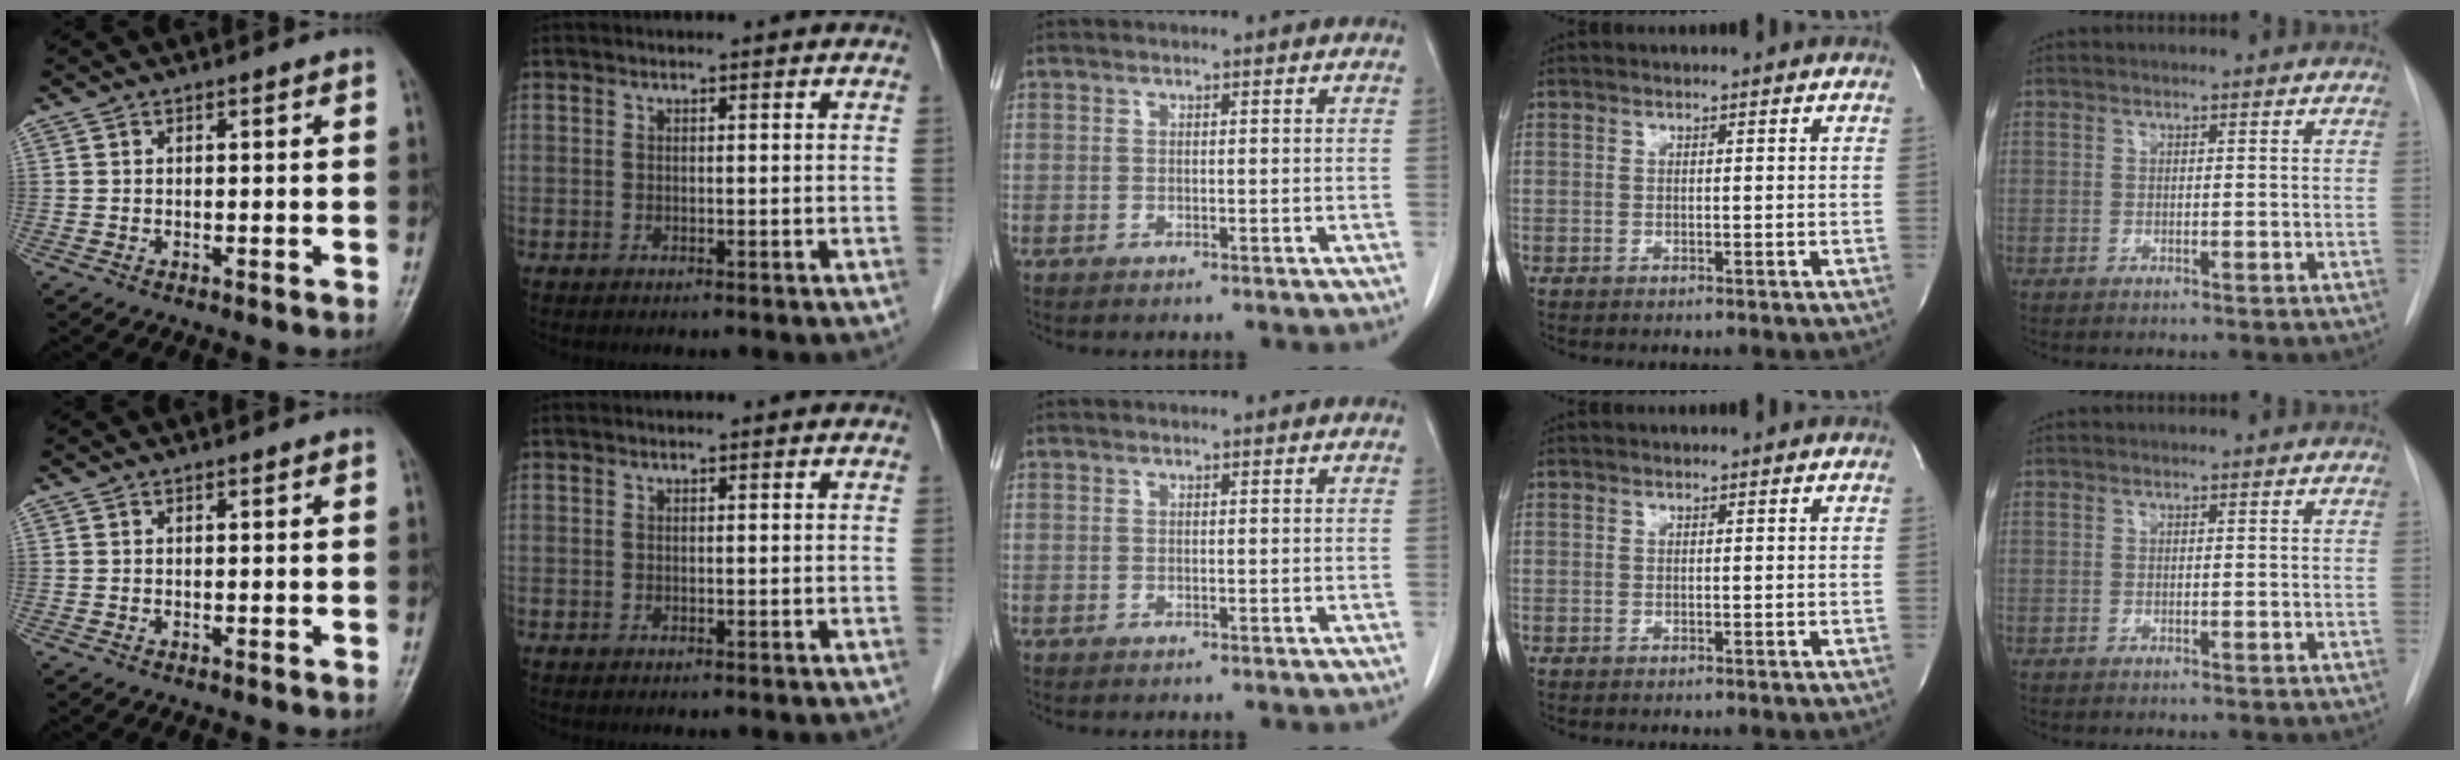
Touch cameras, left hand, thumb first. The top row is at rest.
{}